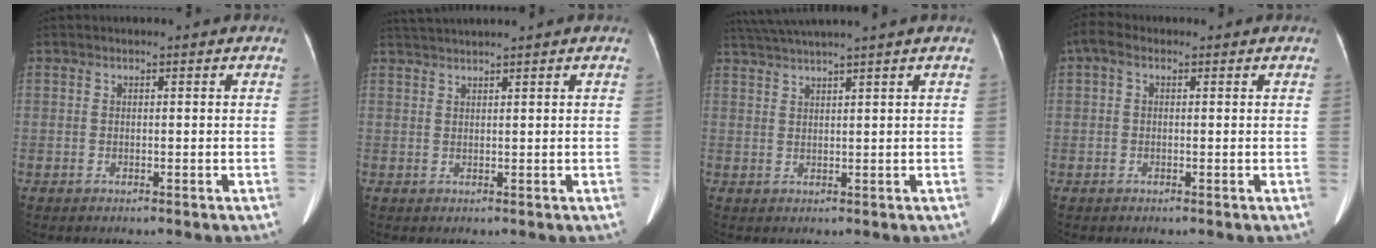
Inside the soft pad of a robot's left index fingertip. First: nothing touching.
{"total": 3.3, "force": [2.9, -1.0, 1.2], "torque": [-0.022, 0.020, 0.062]}
{"total": 6.8, "force": [5.6, -1.9, 3.3], "torque": [-0.053, 0.025, 0.098]}
{"total": 2.2, "force": [0.6, 1.4, 1.6], "torque": [-0.036, 0.020, 0.011]}